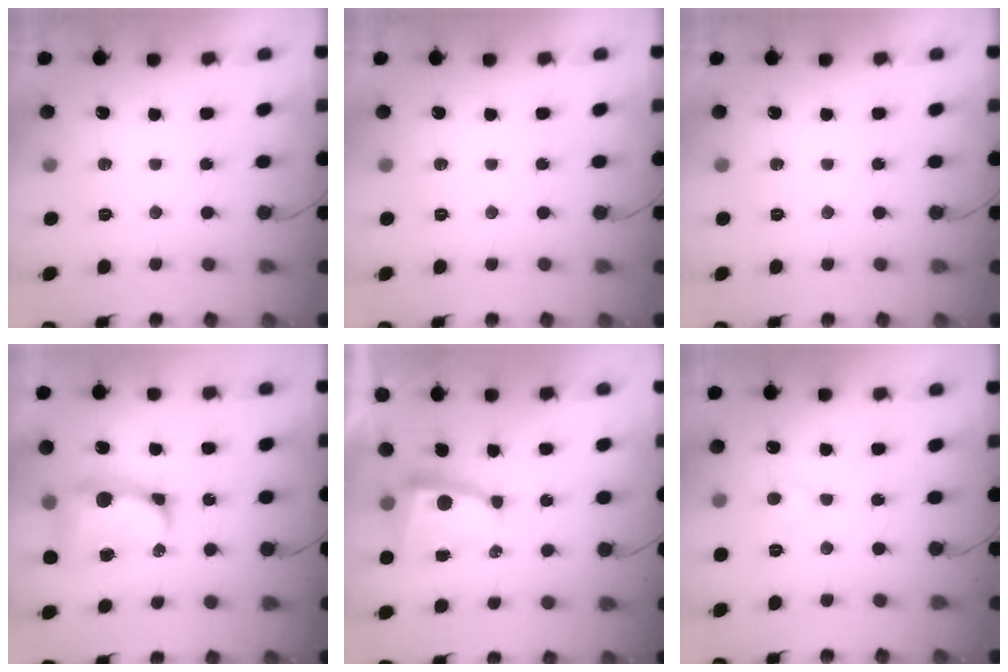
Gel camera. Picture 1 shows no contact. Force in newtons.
{"total": 0.0}
{"total": 0.0}
{"total": 14.7, "press": 14.5, "slide": 2.2}
{"total": 5.6, "press": 5.6, "slide": 0.5}
{"total": 6.2, "press": 6.2, "slide": 0.5}